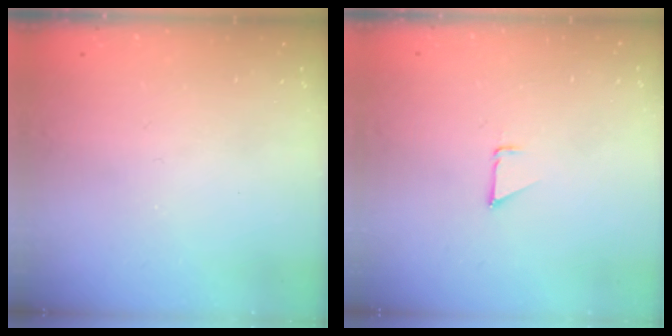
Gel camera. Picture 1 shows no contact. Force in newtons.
{"total": 0.9, "press": 0.9, "slide": 0.1}